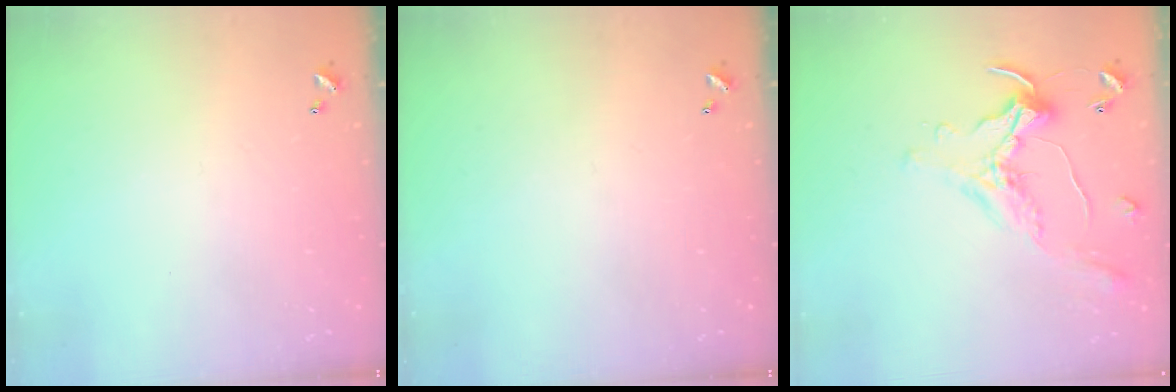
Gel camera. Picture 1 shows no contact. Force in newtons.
{"total": 0.0}
{"total": 0.0}